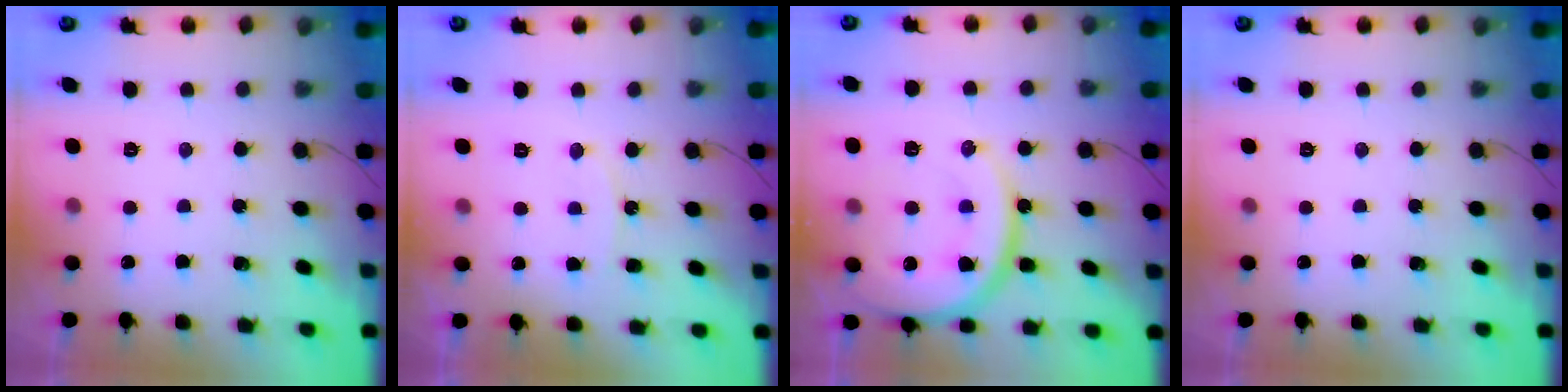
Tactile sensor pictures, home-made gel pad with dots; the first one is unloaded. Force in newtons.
{"total": 7.3, "press": 6.9, "slide": 2.5}
{"total": 18.2, "press": 18.1, "slide": 2.0}
{"total": 0.0}